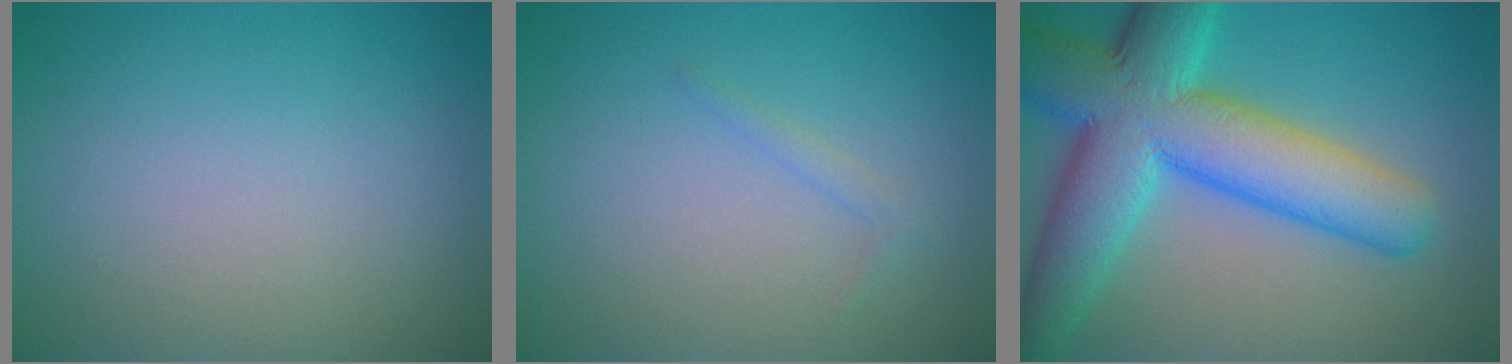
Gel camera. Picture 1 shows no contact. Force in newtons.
{"total": 0.8, "press": 0.8, "slide": 0.1}
{"total": 11.7, "press": 11.7, "slide": 0.2}